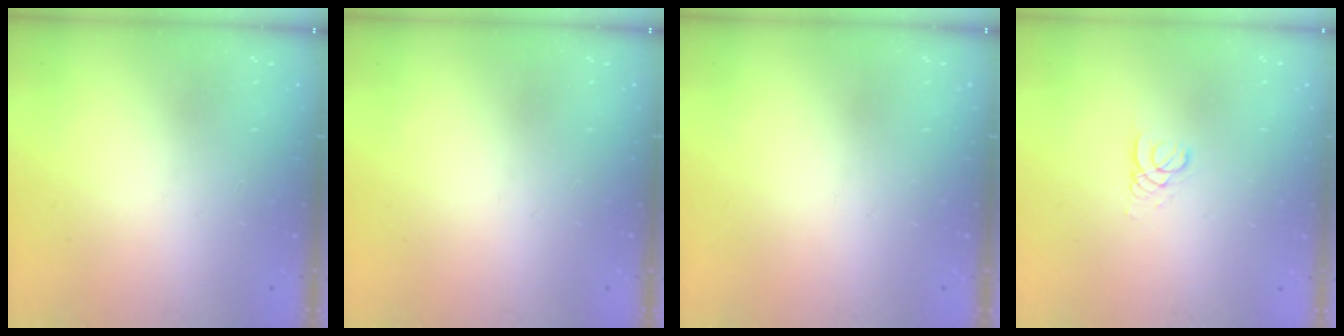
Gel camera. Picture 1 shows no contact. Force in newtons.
{"total": 0.0}
{"total": 0.0}
{"total": 2.6, "press": 2.6, "slide": 0.2}